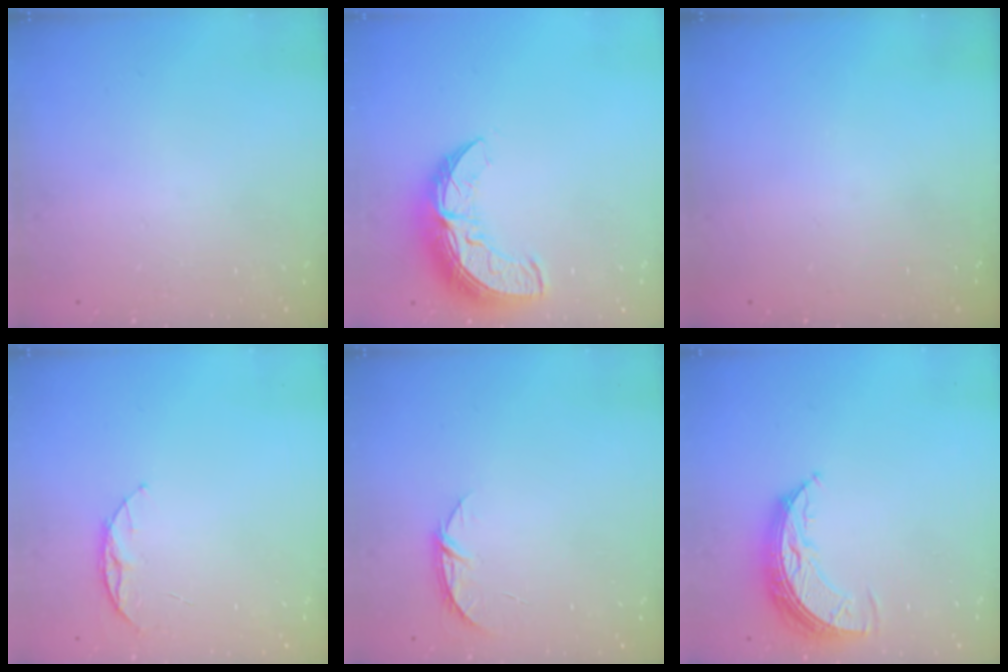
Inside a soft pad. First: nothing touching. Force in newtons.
{"total": 11.3, "press": 11.3, "slide": 0.8}
{"total": 0.0}
{"total": 6.0, "press": 5.9, "slide": 0.6}
{"total": 4.6, "press": 4.6, "slide": 0.5}
{"total": 8.9, "press": 8.9, "slide": 0.5}